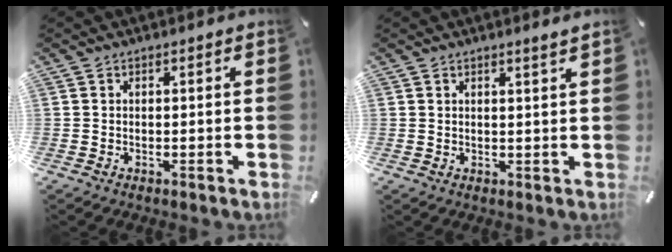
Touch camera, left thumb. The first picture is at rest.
{"total": 1.6, "force": [1.5, -0.3, 0.5], "torque": [-0.010, -0.004, 0.027]}